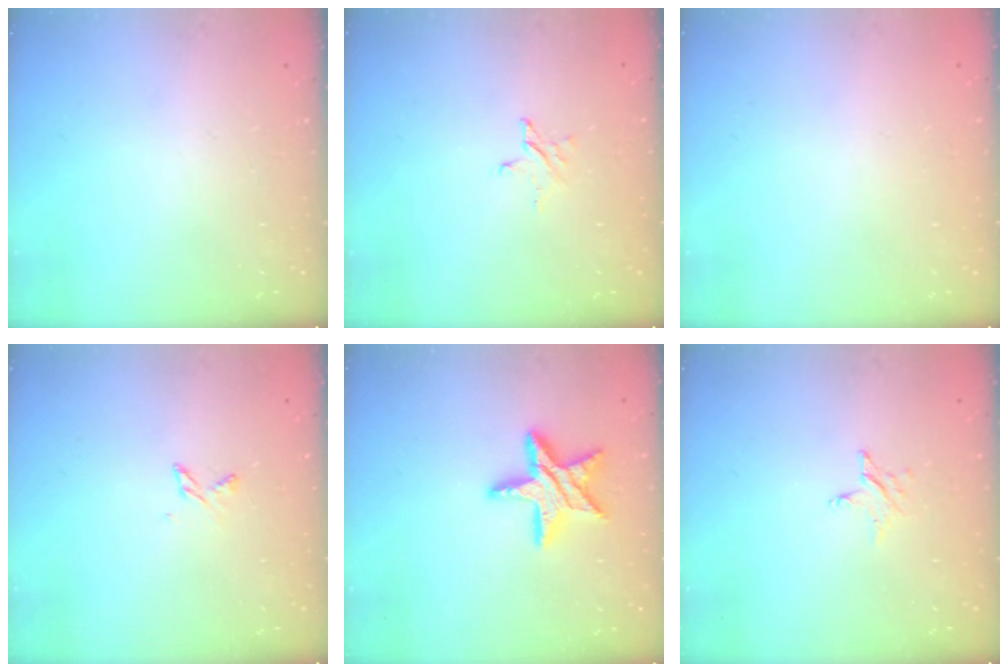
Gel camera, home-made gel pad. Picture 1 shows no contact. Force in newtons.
{"total": 3.5, "press": 3.5, "slide": 0.4}
{"total": 0.0}
{"total": 2.5, "press": 2.5, "slide": 0.5}
{"total": 15.2, "press": 15.1, "slide": 1.3}
{"total": 3.0, "press": 3.0, "slide": 0.3}